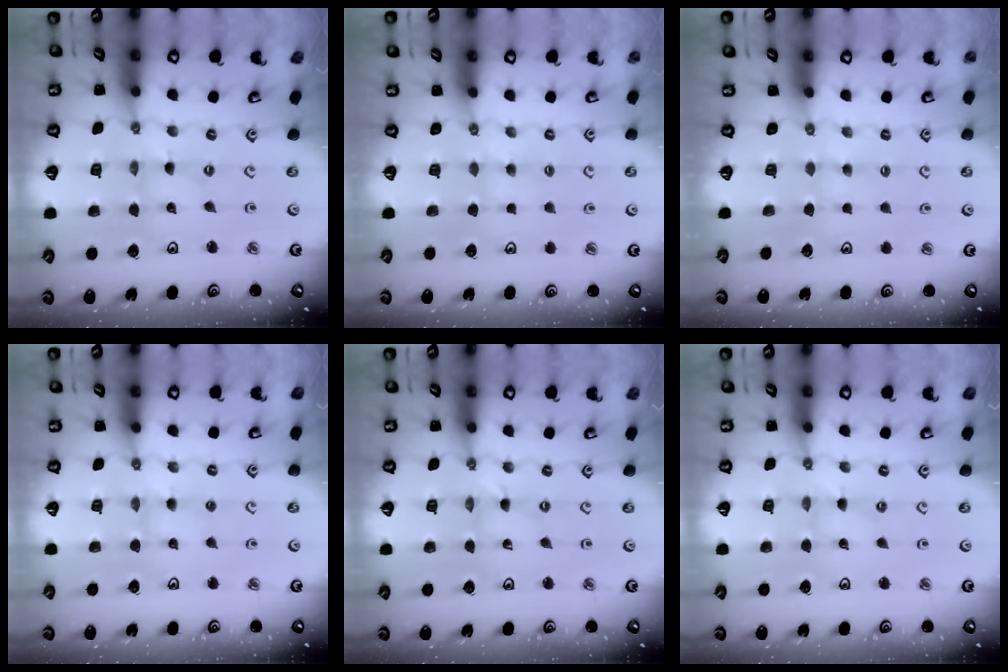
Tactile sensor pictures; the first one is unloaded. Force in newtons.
{"total": 3.6, "press": 3.6, "slide": 0.6}
{"total": 2.7, "press": 2.7, "slide": 0.4}
{"total": 2.9, "press": 2.9, "slide": 0.3}
{"total": 0.0}
{"total": 0.0}